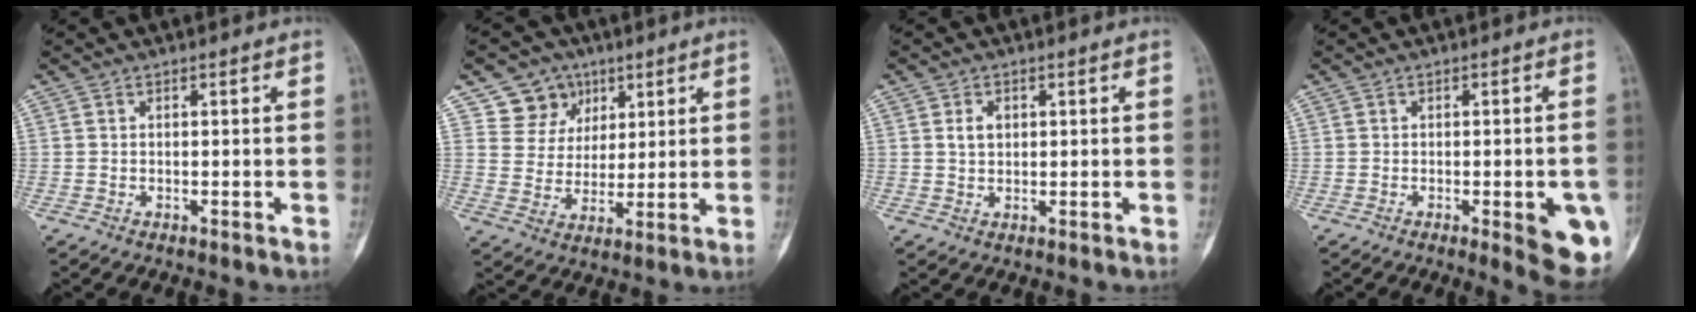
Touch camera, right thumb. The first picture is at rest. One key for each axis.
{"total": 9.0, "fx": 4.9, "fy": 7.4, "fz": 1.5, "tx": 0.014, "ty": -0.026, "tz": 0.091}
{"total": 2.7, "fx": 0.8, "fy": 2.0, "fz": 1.6, "tx": -0.022, "ty": -0.001, "tz": 0.015}
{"total": 8.9, "fx": -2.8, "fy": 2.7, "fz": 8.0, "tx": -0.077, "ty": -0.003, "tz": -0.026}